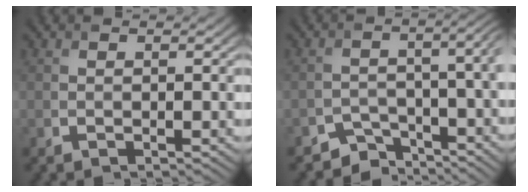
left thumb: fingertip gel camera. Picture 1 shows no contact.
{"total": 5.0, "force": [-4.1, 1.9, 2.2], "torque": [-0.032, -0.012, -0.066]}